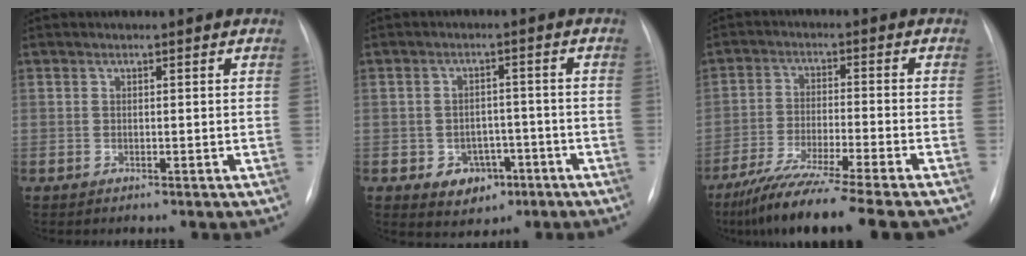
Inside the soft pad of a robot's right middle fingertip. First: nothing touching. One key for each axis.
{"total": 5.9, "fx": -2.6, "fy": 4.5, "fz": 2.6, "tx": -0.036, "ty": 0.011, "tz": -0.027}
{"total": 15.5, "fx": -12.6, "fy": -0.5, "fz": 9.0, "tx": -0.156, "ty": -0.046, "tz": -0.204}